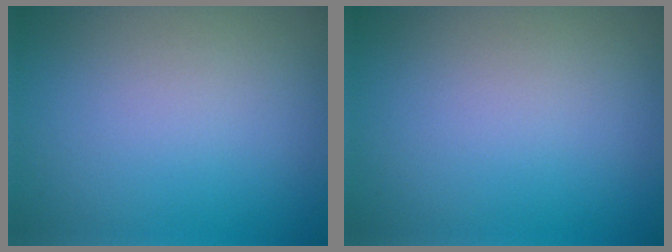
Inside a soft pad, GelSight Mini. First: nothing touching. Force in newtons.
{"total": 0.0}